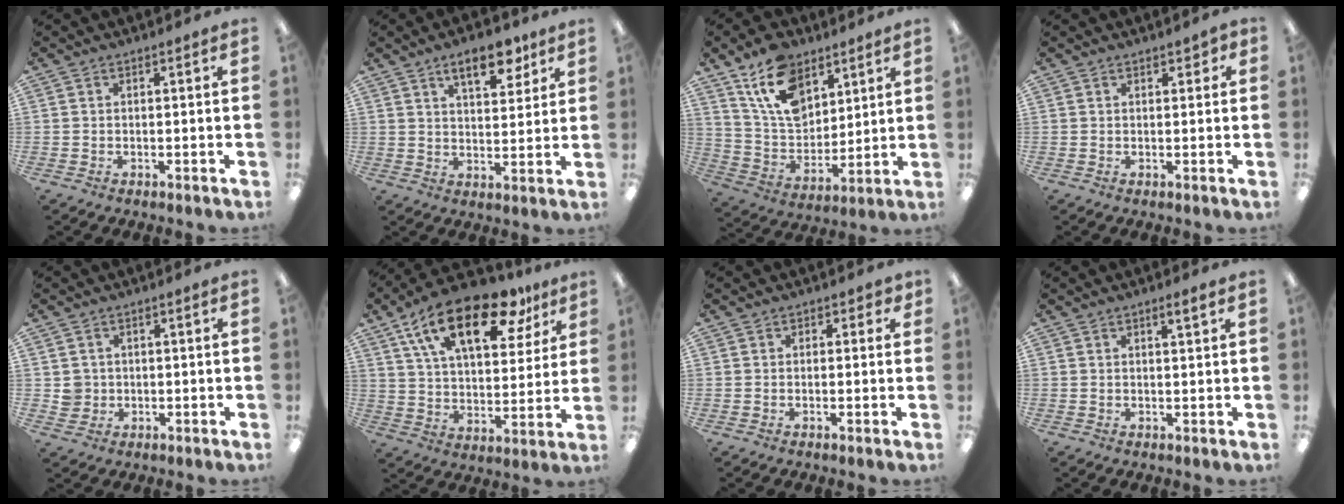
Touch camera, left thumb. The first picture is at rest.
{"total": 9.8, "force": [6.4, 4.3, 6.1], "torque": [-0.077, -0.028, 0.106]}
{"total": 16.0, "force": [10.0, 9.5, 8.0], "torque": [-0.156, -0.036, 0.190]}
{"total": 1.5, "force": [1.0, 0.9, 0.7], "torque": [-0.005, -0.001, 0.017]}
{"total": 3.2, "force": [0.2, 3.2, 0.4], "torque": [-0.006, 0.003, 0.002]}
{"total": 21.3, "force": [12.6, 9.7, 14.2], "torque": [-0.234, -0.056, 0.212]}
{"total": 1.4, "force": [0.6, 1.1, 0.6], "torque": [-0.004, 0.001, 0.009]}
{"total": 2.2, "force": [1.4, 0.3, 1.6], "torque": [-0.027, -0.002, 0.022]}